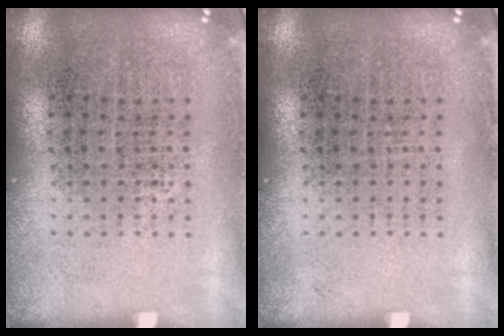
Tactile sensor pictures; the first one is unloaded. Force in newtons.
{"total": 0.0}